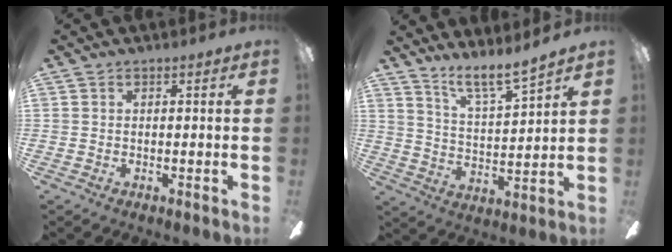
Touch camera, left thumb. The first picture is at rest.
{"total": 9.0, "force": [8.1, 0.8, 4.0], "torque": [-0.075, -0.056, 0.143]}